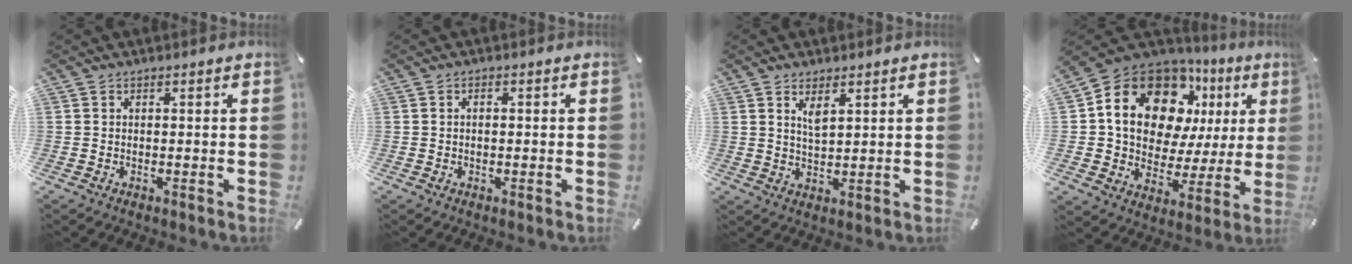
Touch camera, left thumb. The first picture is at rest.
{"total": 1.0, "force": [0.0, 0.5, 0.9], "torque": [-0.018, 0.003, 0.000]}
{"total": 3.8, "force": [2.5, 1.3, 2.4], "torque": [-0.045, -0.009, 0.044]}
{"total": 20.0, "force": [8.3, 13.7, 11.9], "torque": [-0.207, -0.044, 0.144]}